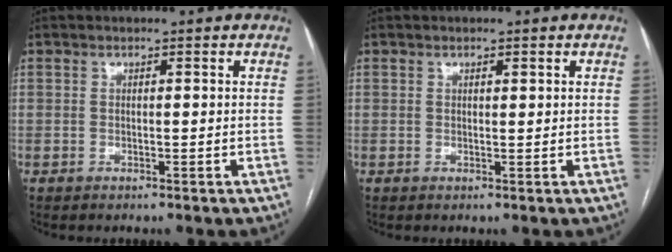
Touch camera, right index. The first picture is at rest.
{"total": 0.7, "force": [0.4, 0.2, 0.5], "torque": [-0.010, -0.001, 0.006]}